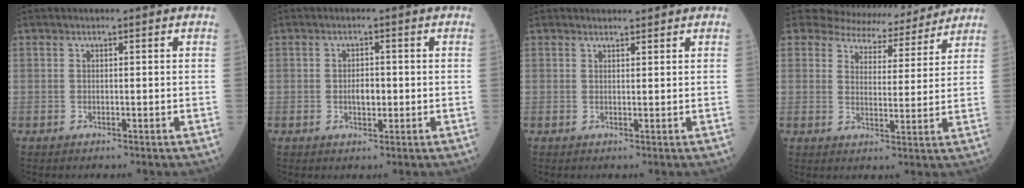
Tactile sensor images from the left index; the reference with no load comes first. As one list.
[{"total": 2.4, "force": [-0.4, 1.2, 2.0], "torque": [-0.034, -0.001, -0.006]}, {"total": 1.1, "force": [1.0, 0.2, -0.1], "torque": [-0.007, -0.002, 0.018]}, {"total": 10.3, "force": [9.7, 3.3, 1.3], "torque": [-0.011, 0.001, 0.121]}]